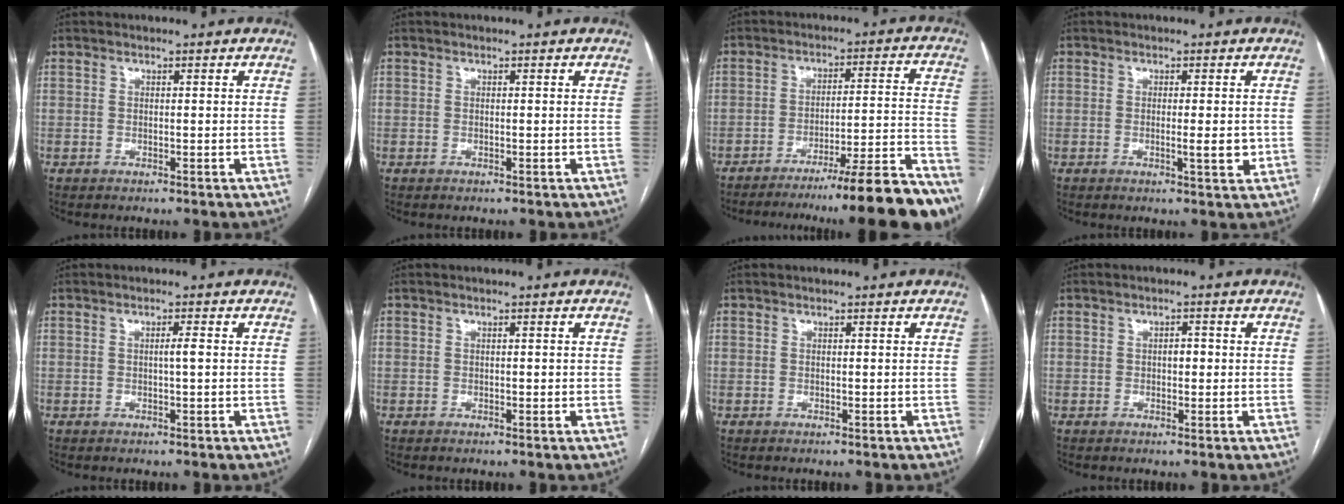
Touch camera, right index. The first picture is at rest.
{"total": 0.0}
{"total": 19.0, "force": [-16.1, -0.9, 10.0], "torque": [-0.079, 0.013, -0.233]}
{"total": 3.1, "force": [-0.5, 0.5, 3.0], "torque": [-0.046, -0.003, -0.006]}
{"total": 1.3, "force": [0.0, -0.2, 1.3], "torque": [-0.023, 0.001, 0.000]}
{"total": 0.8, "force": [0.0, 0.2, 0.7], "torque": [-0.011, 0.000, 0.002]}
{"total": 0.0}
{"total": 1.5, "force": [0.0, 0.8, 1.3], "torque": [-0.017, 0.004, -0.001]}